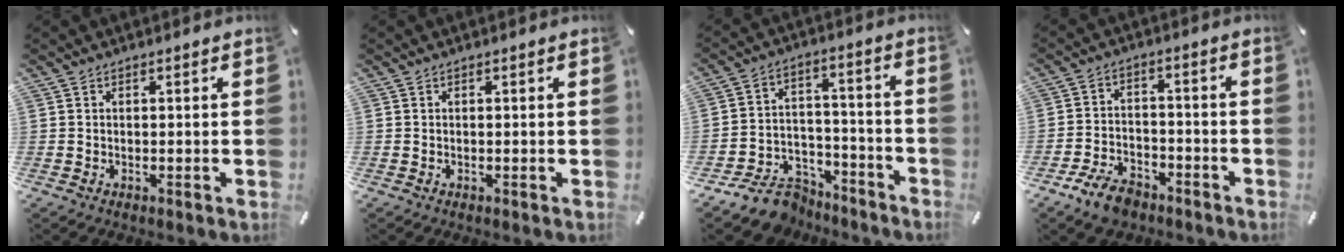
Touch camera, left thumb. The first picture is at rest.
{"total": 0.0}
{"total": 11.9, "force": [-8.7, 7.3, 3.4], "torque": [-0.051, 0.065, -0.154]}
{"total": 7.8, "force": [-5.5, 4.5, 3.2], "torque": [-0.066, 0.031, -0.104]}